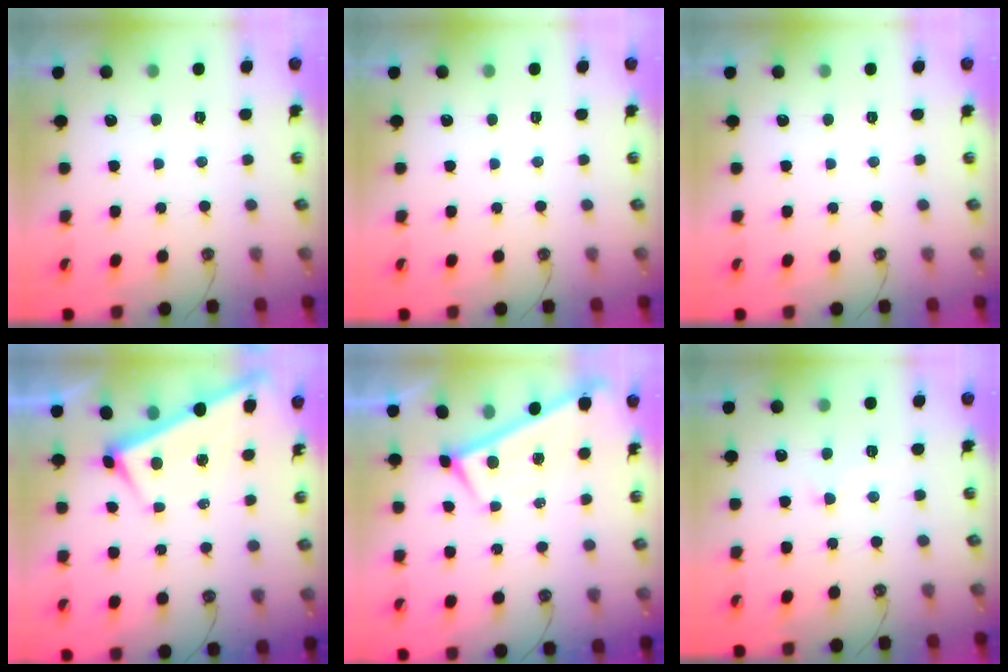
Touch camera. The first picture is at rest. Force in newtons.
{"total": 0.0}
{"total": 0.0}
{"total": 2.9, "press": 2.9, "slide": 0.2}
{"total": 0.0}
{"total": 1.7, "press": 1.7, "slide": 0.2}